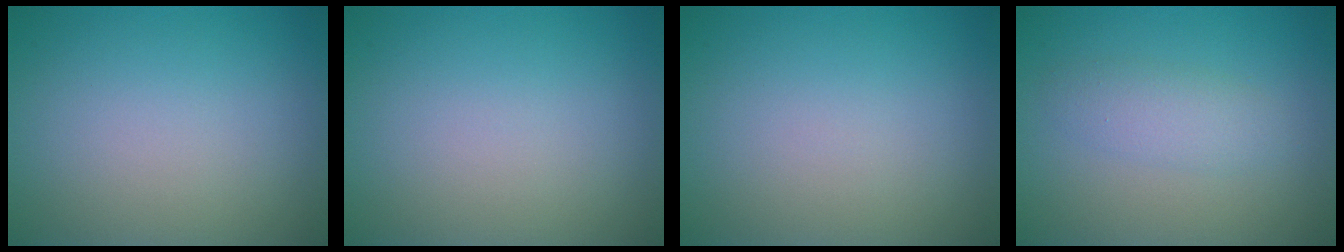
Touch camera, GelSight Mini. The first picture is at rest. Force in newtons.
{"total": 0.0}
{"total": 0.0}
{"total": 2.2, "press": 2.2, "slide": 0.2}